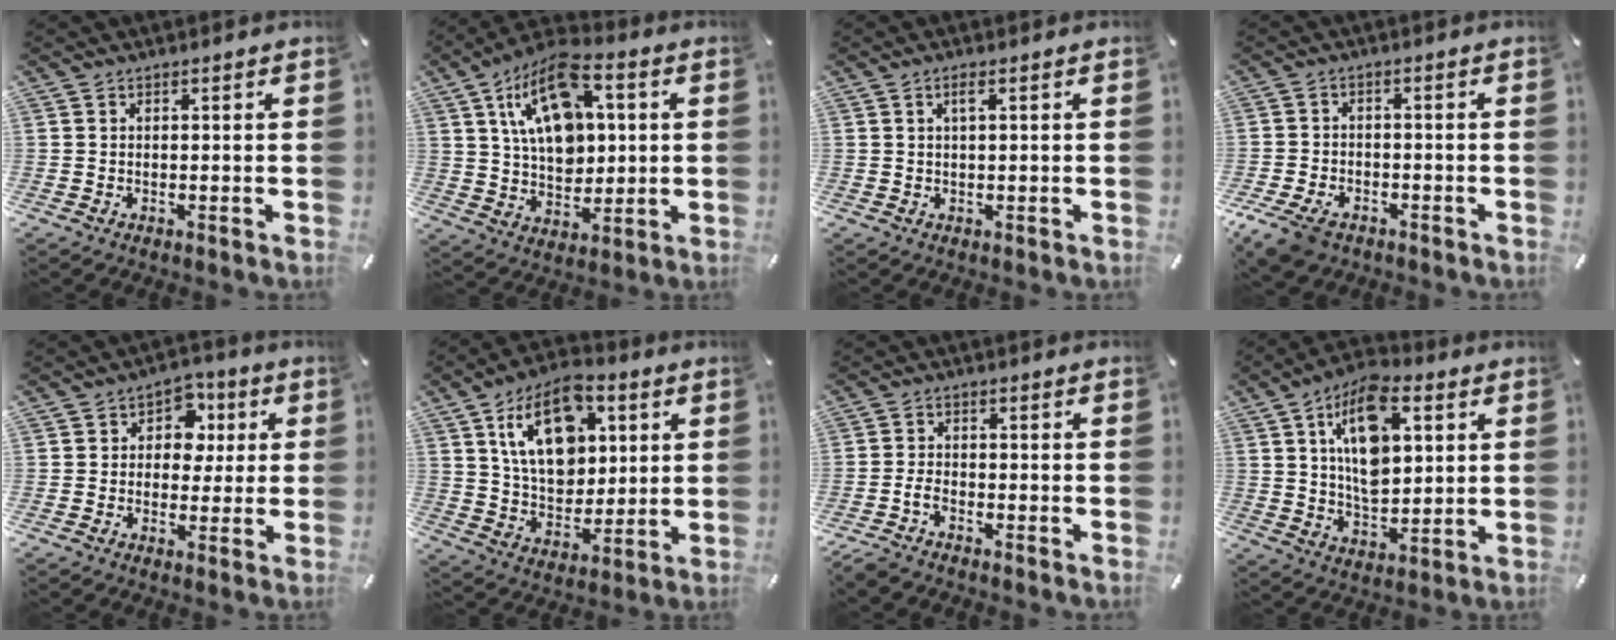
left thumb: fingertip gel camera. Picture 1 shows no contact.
{"total": 16.3, "force": [5.6, 10.5, 11.1], "torque": [-0.212, -0.014, 0.098]}
{"total": 2.0, "force": [0.8, 0.5, 1.8], "torque": [-0.038, 0.005, 0.011]}
{"total": 6.6, "force": [-4.1, 4.0, 3.3], "torque": [-0.081, 0.012, -0.078]}
{"total": 7.7, "force": [0.7, 6.7, 3.9], "torque": [-0.042, 0.004, 0.005]}
{"total": 16.5, "force": [6.4, 11.1, 10.4], "torque": [-0.177, -0.010, 0.113]}
{"total": 3.0, "force": [-2.3, 1.1, 1.6], "torque": [-0.049, 0.004, -0.048]}
{"total": 16.1, "force": [5.4, 9.7, 11.6], "torque": [-0.203, -0.002, 0.095]}